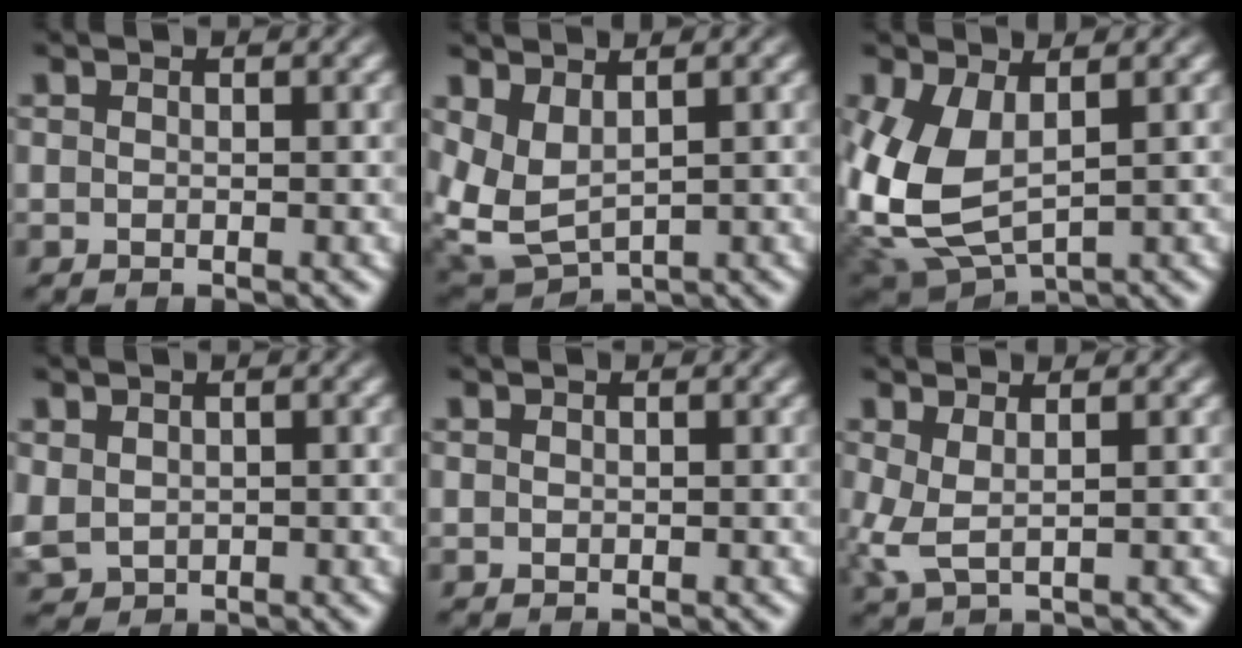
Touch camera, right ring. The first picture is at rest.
{"total": 7.2, "force": [0.3, 6.3, 3.3], "torque": [-0.123, -0.045, 0.022]}
{"total": 8.8, "force": [-0.6, 7.0, 5.2], "torque": [-0.166, -0.047, 0.015]}
{"total": 2.7, "force": [0.2, 2.5, 0.9], "torque": [-0.045, -0.021, 0.022]}
{"total": 0.0}
{"total": 2.4, "force": [0.3, 1.5, 1.9], "torque": [-0.068, -0.026, 0.020]}